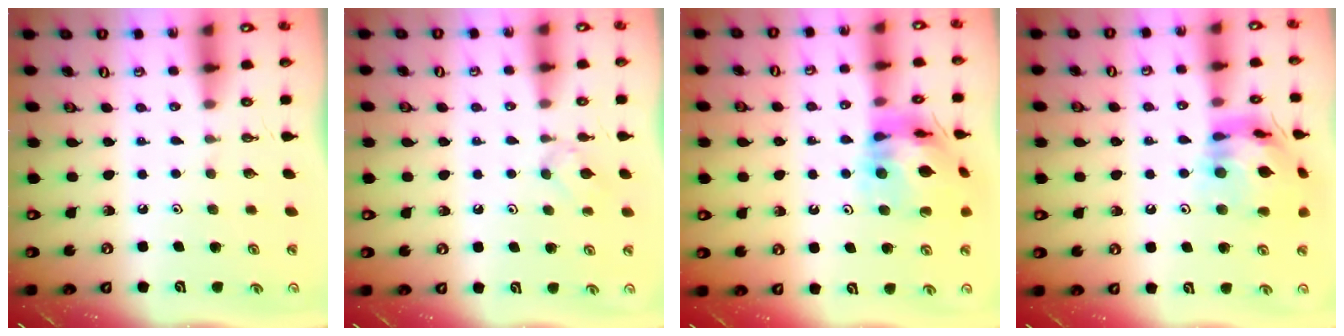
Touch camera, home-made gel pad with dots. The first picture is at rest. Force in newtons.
{"total": 2.9, "press": 2.8, "slide": 0.6}
{"total": 16.5, "press": 16.4, "slide": 2.0}
{"total": 17.5, "press": 17.4, "slide": 1.7}